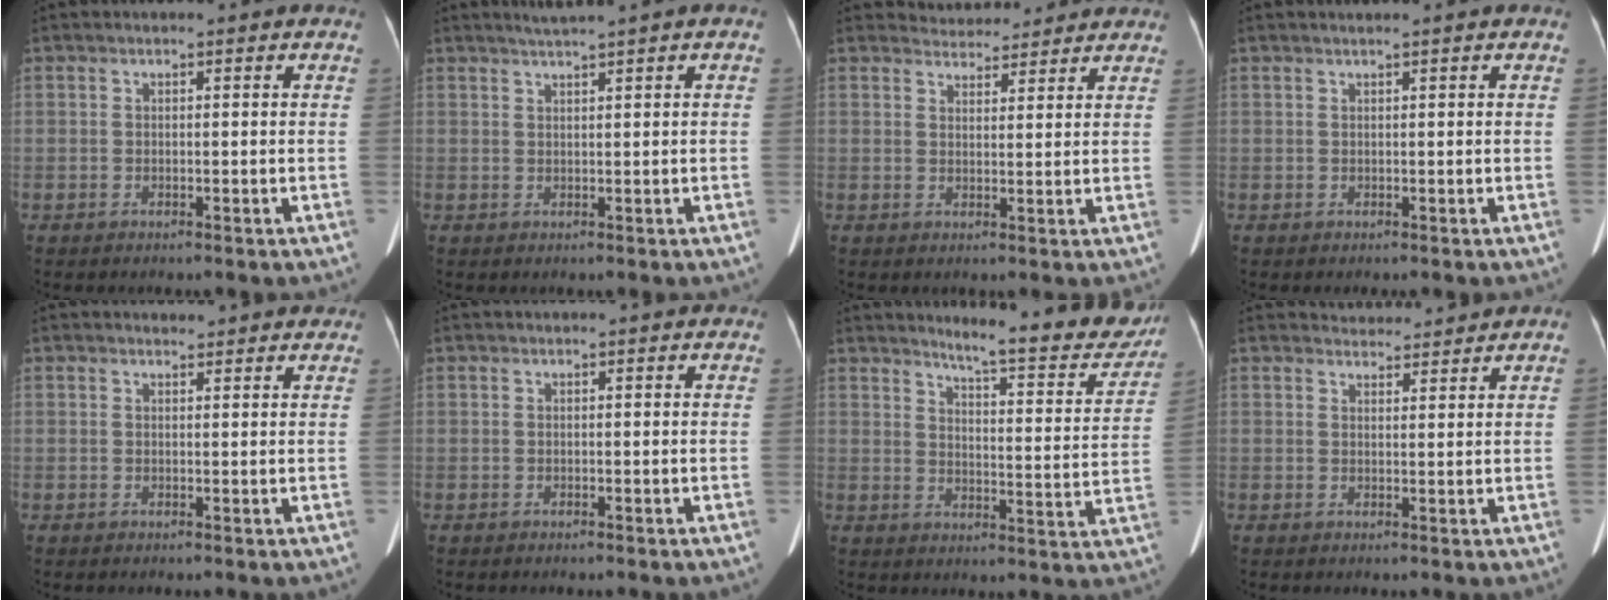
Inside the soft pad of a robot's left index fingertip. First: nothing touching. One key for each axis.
{"total": 2.5, "fx": 1.8, "fy": -0.6, "fz": 1.6, "tx": -0.033, "ty": 0.008, "tz": 0.038}
{"total": 5.7, "fx": 5.6, "fy": 1.3, "fz": 0.1, "tx": -0.002, "ty": 0.019, "tz": 0.073}
{"total": 0.9, "fx": 0.6, "fy": -0.3, "fz": 0.6, "tx": -0.019, "ty": 0.001, "tz": 0.018}
{"total": 2.7, "fx": 2.6, "fy": 0.8, "fz": 0.4, "tx": -0.010, "ty": 0.008, "tz": 0.026}
{"total": 0.0}
{"total": 14.8, "fx": 13.4, "fy": 1.7, "fz": 6.0, "tx": -0.074, "ty": -0.045, "tz": 0.160}
{"total": 3.0, "fx": 2.9, "fy": 0.1, "fz": -0.6, "tx": -0.002, "ty": 0.009, "tz": 0.048}